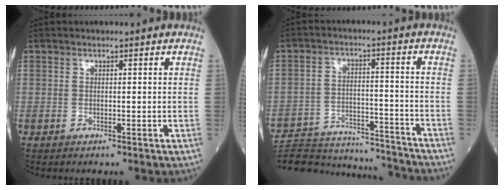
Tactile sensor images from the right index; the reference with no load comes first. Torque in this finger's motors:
{"motor_torque": [-0.28, -0.56, -0.80, -0.21]}